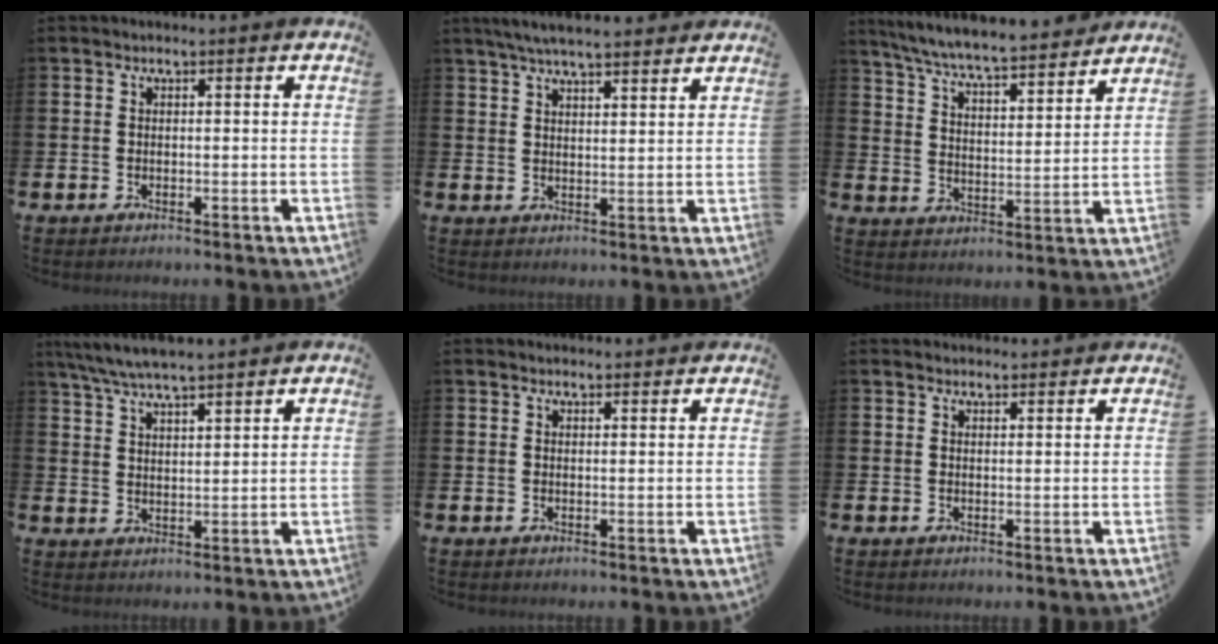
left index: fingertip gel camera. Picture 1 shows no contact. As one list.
[{"total": 5.3, "force": [5.0, 0.4, 1.7], "torque": [-0.040, -0.016, 0.090]}, {"total": 7.0, "force": [6.7, 0.2, 2.0], "torque": [-0.067, -0.053, 0.115]}, {"total": 5.9, "force": [5.6, 0.2, 1.8], "torque": [-0.056, -0.023, 0.101]}, {"total": 1.4, "force": [1.4, 0.1, -0.1], "torque": [0.007, -0.007, 0.024]}, {"total": 1.7, "force": [1.7, 0.3, -0.1], "torque": [0.006, -0.008, 0.030]}]